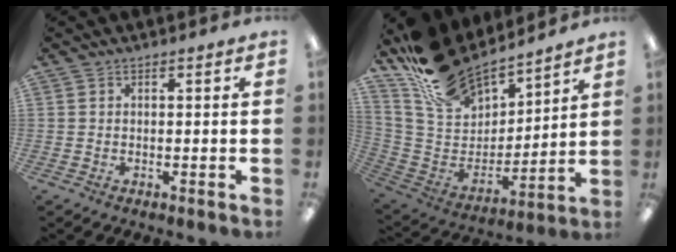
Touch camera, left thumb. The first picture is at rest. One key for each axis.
{"total": 21.9, "fx": 17.8, "fy": 10.2, "fz": 7.8, "tx": -0.170, "ty": -0.118, "tz": 0.328}